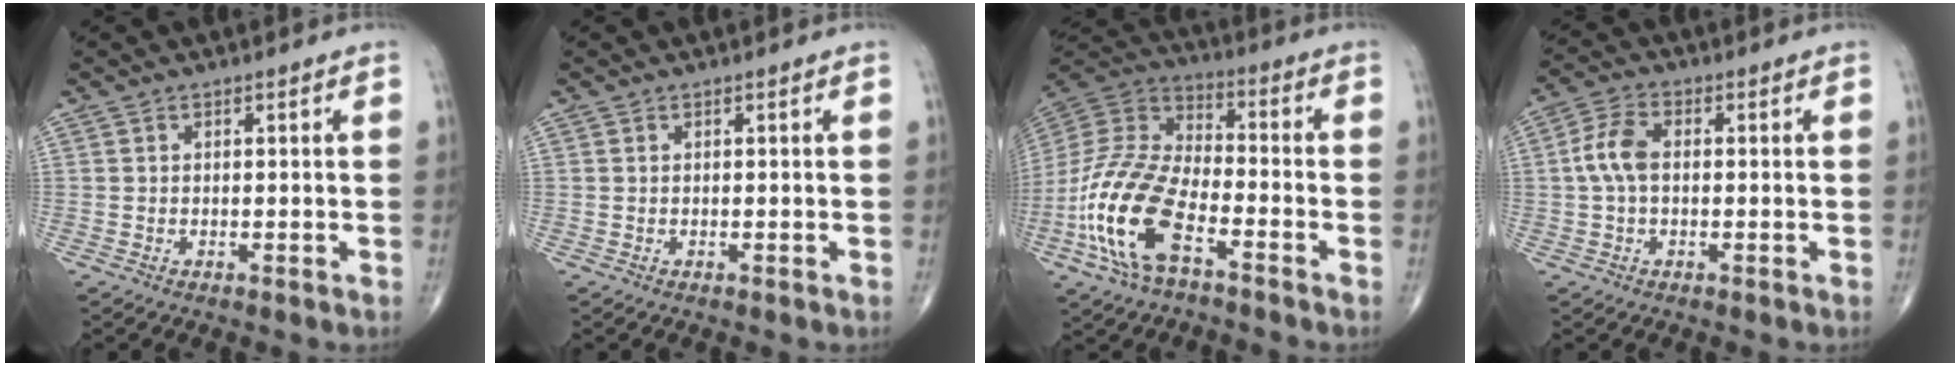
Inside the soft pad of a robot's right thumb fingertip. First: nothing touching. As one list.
[{"total": 0.0}, {"total": 18.6, "force": [-7.9, 8.4, 14.5], "torque": [-0.311, 0.038, -0.157]}, {"total": 6.2, "force": [0.1, 3.6, 5.0], "torque": [-0.110, 0.018, -0.005]}]